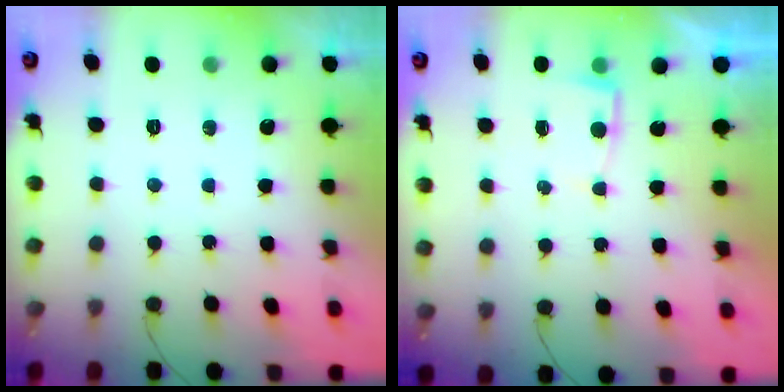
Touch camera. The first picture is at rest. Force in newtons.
{"total": 2.8, "press": 2.8, "slide": 0.3}